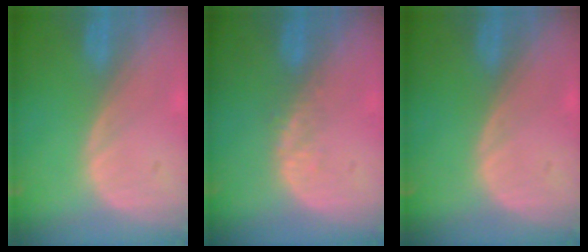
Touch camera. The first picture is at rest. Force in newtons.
{"total": 2.5, "press": 1.9, "slide": 1.7}
{"total": 0.0}